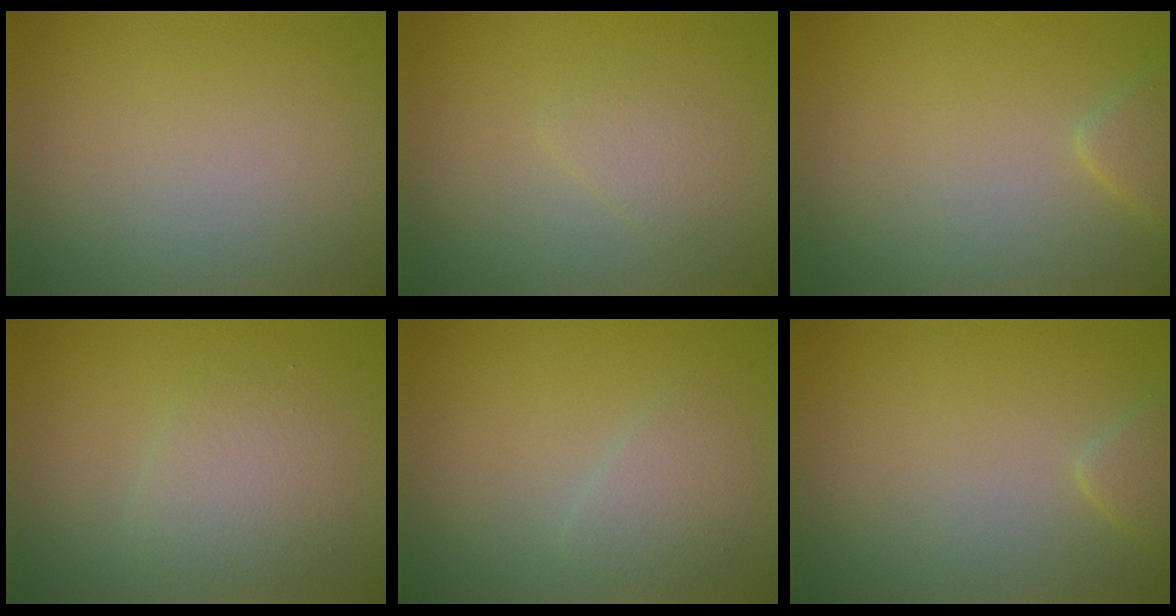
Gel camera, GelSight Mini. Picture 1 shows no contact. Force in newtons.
{"total": 1.5, "press": 1.5, "slide": 0.1}
{"total": 1.8, "press": 1.8, "slide": 0.1}
{"total": 3.0, "press": 3.0, "slide": 0.1}
{"total": 2.1, "press": 2.1, "slide": 0.0}
{"total": 1.5, "press": 1.5, "slide": 0.2}